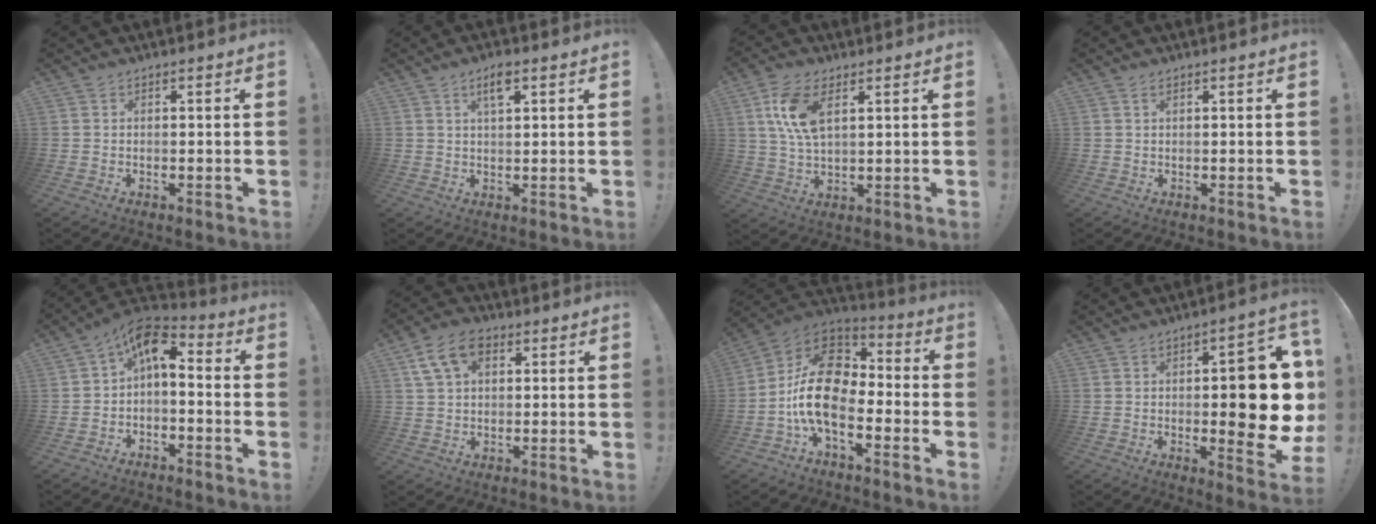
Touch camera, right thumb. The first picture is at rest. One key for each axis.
{"total": 4.8, "fx": 2.4, "fy": 1.5, "fz": 3.9, "tx": -0.066, "ty": 0.001, "tz": 0.037}
{"total": 10.4, "fx": 3.9, "fy": 5.2, "fz": 8.2, "tx": -0.169, "ty": -0.006, "tz": 0.069}
{"total": 1.0, "fx": 0.5, "fy": 0.4, "fz": 0.7, "tx": -0.015, "ty": 0.001, "tz": 0.009}
{"total": 7.8, "fx": 1.0, "fy": 4.4, "fz": 6.3, "tx": -0.098, "ty": -0.001, "tz": 0.024}
{"total": 10.5, "fx": 4.4, "fy": 6.7, "fz": 6.8, "tx": -0.112, "ty": 0.002, "tz": 0.085}
{"total": 18.0, "fx": -3.8, "fy": 10.7, "fz": 14.0, "tx": -0.256, "ty": 0.031, "tz": -0.056}
{"total": 15.2, "fx": -0.3, "fy": 4.6, "fz": 14.5, "tx": -0.182, "ty": -0.004, "tz": -0.006}